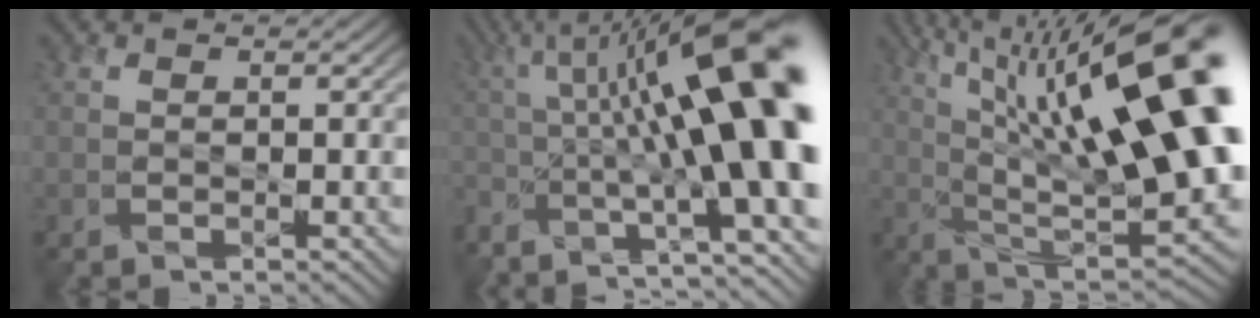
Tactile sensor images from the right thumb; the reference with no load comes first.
{"total": 18.9, "force": [-1.3, 4.9, 18.2], "torque": [-0.253, -0.002, -0.022]}
{"total": 21.4, "force": [6.7, 6.7, 19.1], "torque": [-0.295, 0.035, 0.111]}